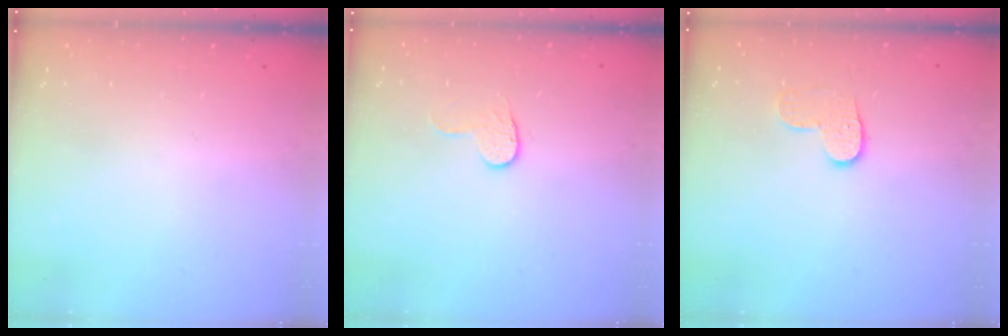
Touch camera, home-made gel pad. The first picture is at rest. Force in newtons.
{"total": 3.6, "press": 3.6, "slide": 0.4}
{"total": 8.2, "press": 8.2, "slide": 0.3}